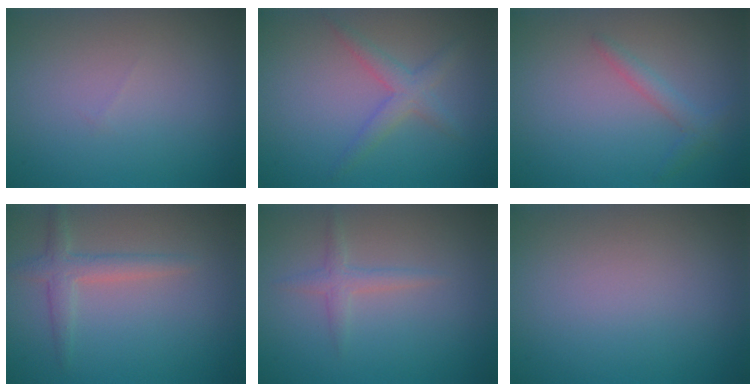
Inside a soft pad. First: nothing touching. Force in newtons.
{"total": 2.3, "press": 2.3, "slide": 0.1}
{"total": 1.5, "press": 1.4, "slide": 0.1}
{"total": 2.3, "press": 2.3, "slide": 0.1}
{"total": 1.5, "press": 1.5, "slide": 0.1}
{"total": 0.0}